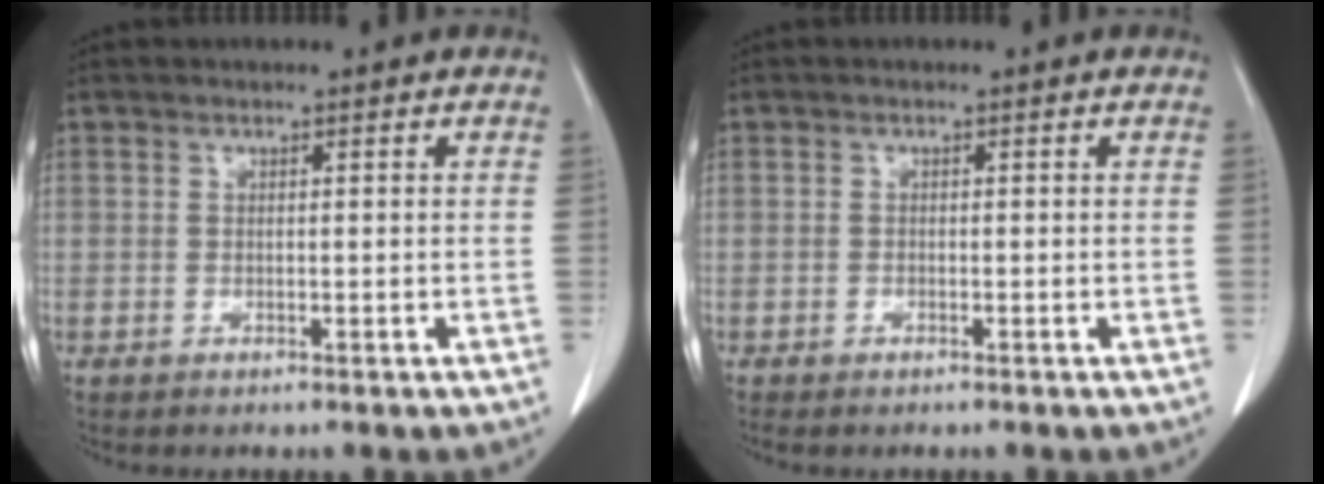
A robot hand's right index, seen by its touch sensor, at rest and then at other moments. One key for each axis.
{"total": 0.7, "fx": -0.6, "fy": 0.2, "fz": 0.3, "tx": -0.009, "ty": -0.002, "tz": -0.009}